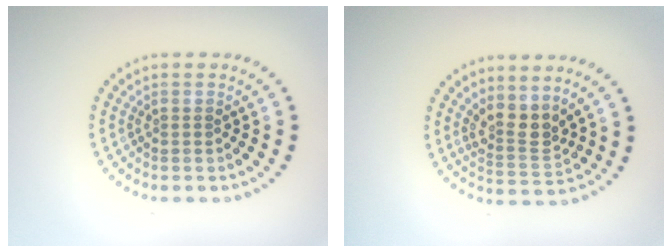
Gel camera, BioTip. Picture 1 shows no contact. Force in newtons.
{"total": 2.9, "press": 2.3, "slide": 1.7}